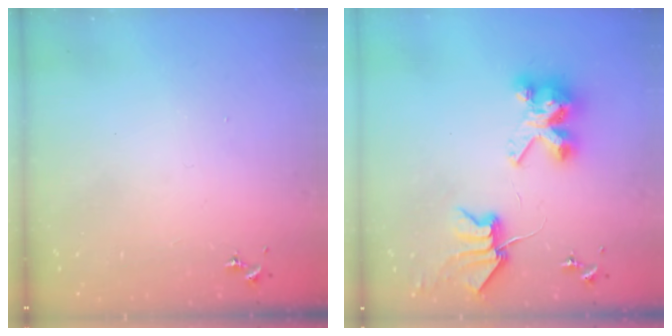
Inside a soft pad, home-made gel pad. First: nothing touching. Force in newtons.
{"total": 9.0, "press": 8.9, "slide": 1.1}